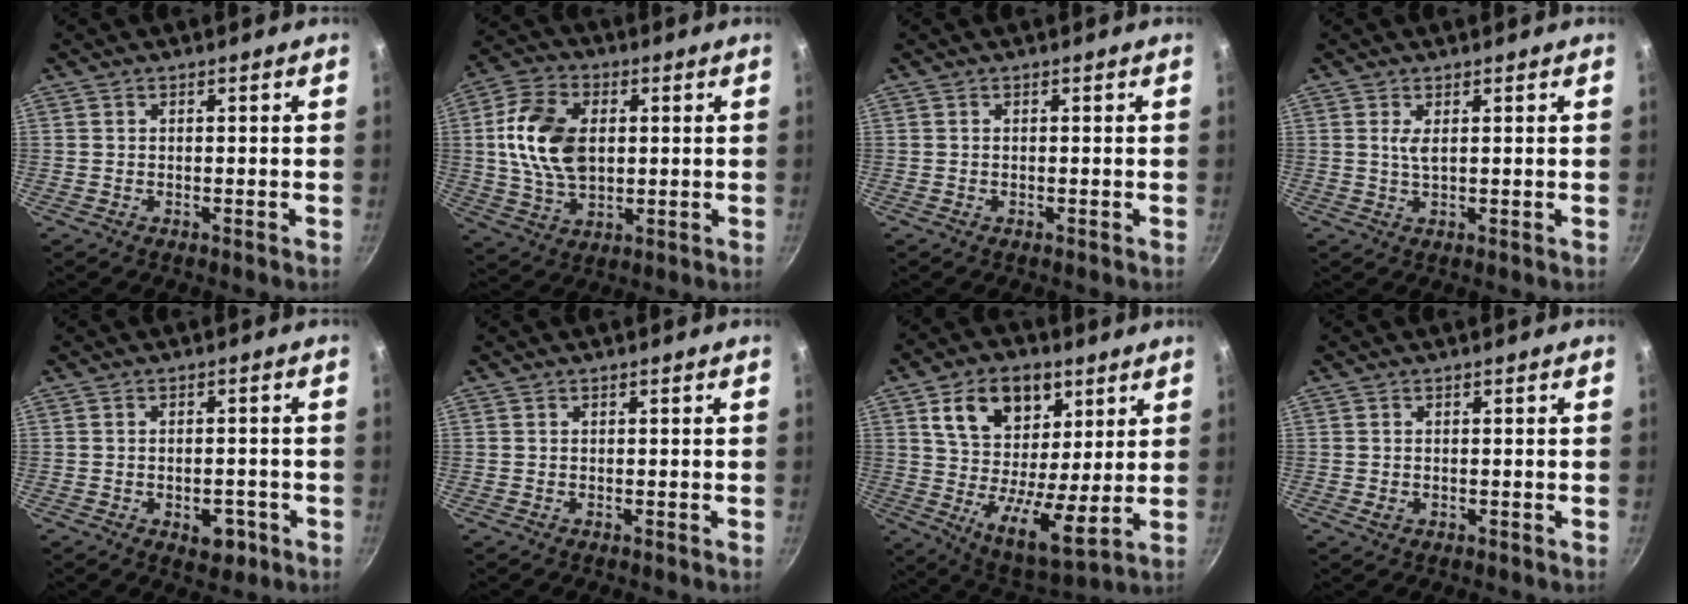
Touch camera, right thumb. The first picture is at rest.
{"total": 14.3, "force": [1.7, 9.3, 10.7], "torque": [-0.187, 0.000, 0.028]}
{"total": 0.0}
{"total": 2.2, "force": [0.7, 0.6, 2.0], "torque": [-0.042, -0.006, 0.016]}
{"total": 4.9, "force": [-2.0, 3.0, 3.3], "torque": [-0.027, 0.010, -0.022]}
{"total": 0.0}
{"total": 19.0, "force": [7.5, 11.5, 13.1], "torque": [-0.187, -0.038, 0.127]}
{"total": 1.0, "force": [-0.1, 0.7, 0.7], "torque": [-0.013, 0.000, 0.000]}